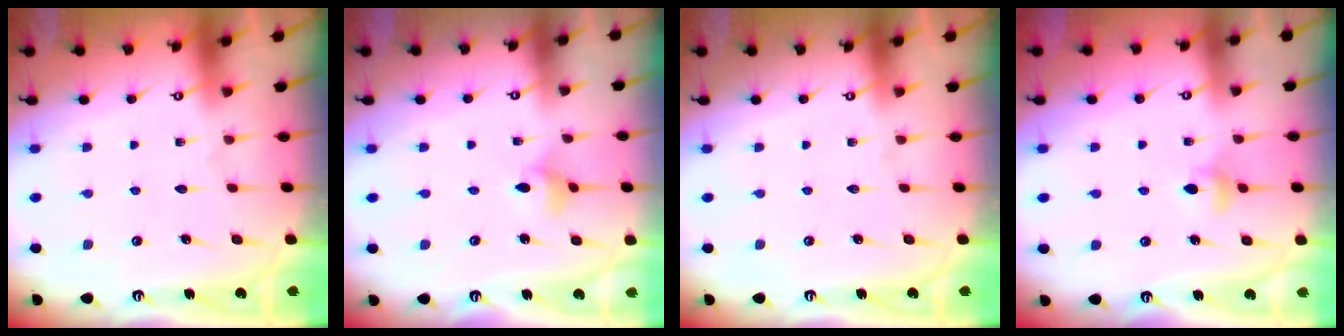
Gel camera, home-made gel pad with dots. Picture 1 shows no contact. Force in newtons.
{"total": 3.8, "press": 3.7, "slide": 0.7}
{"total": 0.0}
{"total": 3.8, "press": 3.7, "slide": 0.9}